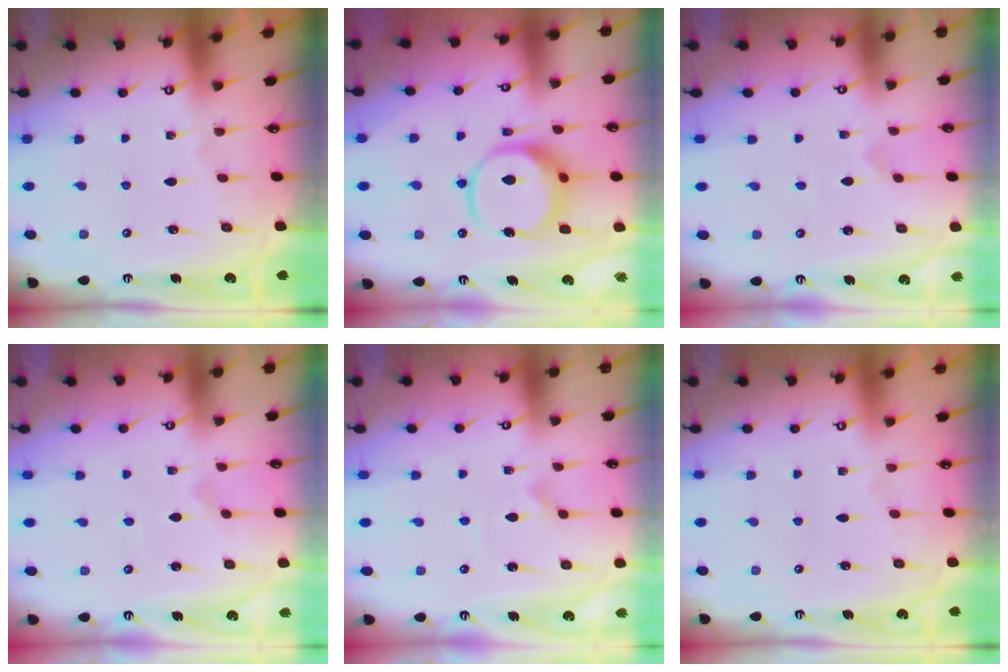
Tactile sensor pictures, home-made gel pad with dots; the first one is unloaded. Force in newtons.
{"total": 11.8, "press": 11.7, "slide": 1.5}
{"total": 0.0}
{"total": 0.0}
{"total": 3.8, "press": 3.8, "slide": 0.2}
{"total": 0.0}